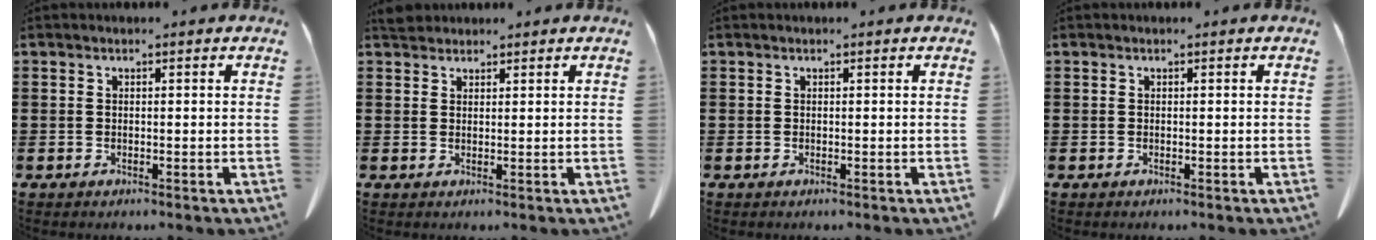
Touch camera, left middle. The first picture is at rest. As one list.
[{"total": 2.0, "force": [1.9, 0.7, 0.4], "torque": [-0.016, 0.002, 0.038]}, {"total": 0.0}, {"total": 0.0}]